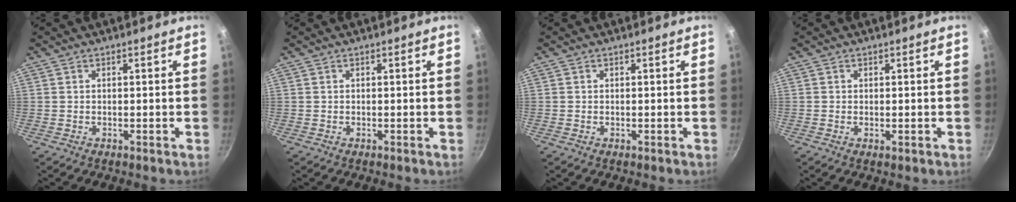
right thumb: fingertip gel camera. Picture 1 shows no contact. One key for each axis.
{"total": 0.0}
{"total": 0.0}
{"total": 0.9, "fx": -0.1, "fy": 0.4, "fz": 0.8, "tx": -0.013, "ty": -0.002, "tz": -0.003}